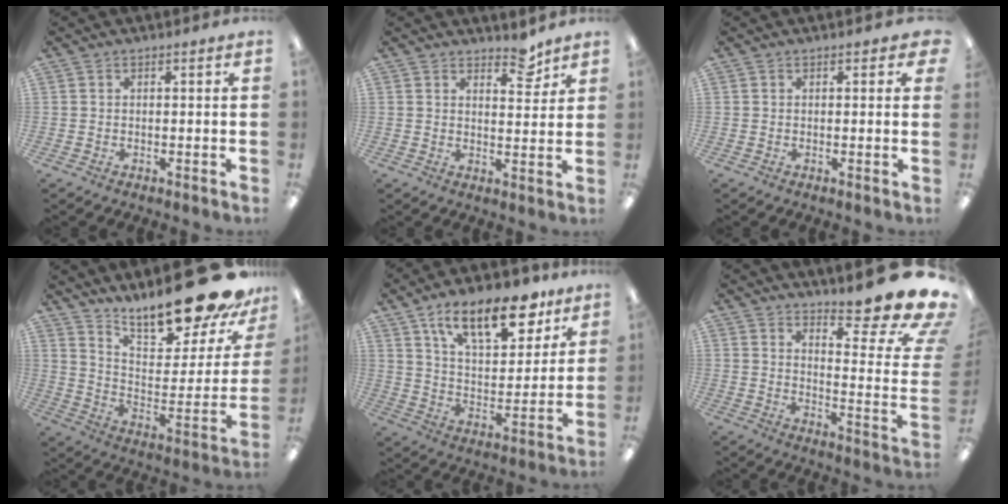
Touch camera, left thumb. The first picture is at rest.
{"total": 6.2, "force": [5.0, 2.4, 2.9], "torque": [-0.019, -0.036, 0.082]}
{"total": 0.9, "force": [0.4, 0.5, 0.7], "torque": [-0.006, -0.001, 0.006]}
{"total": 23.3, "force": [19.2, 6.0, 11.8], "torque": [-0.159, -0.140, 0.313]}
{"total": 17.9, "force": [11.6, 7.6, 11.3], "torque": [-0.170, -0.055, 0.193]}
{"total": 13.9, "force": [10.8, 2.8, 8.2], "torque": [-0.101, -0.110, 0.174]}